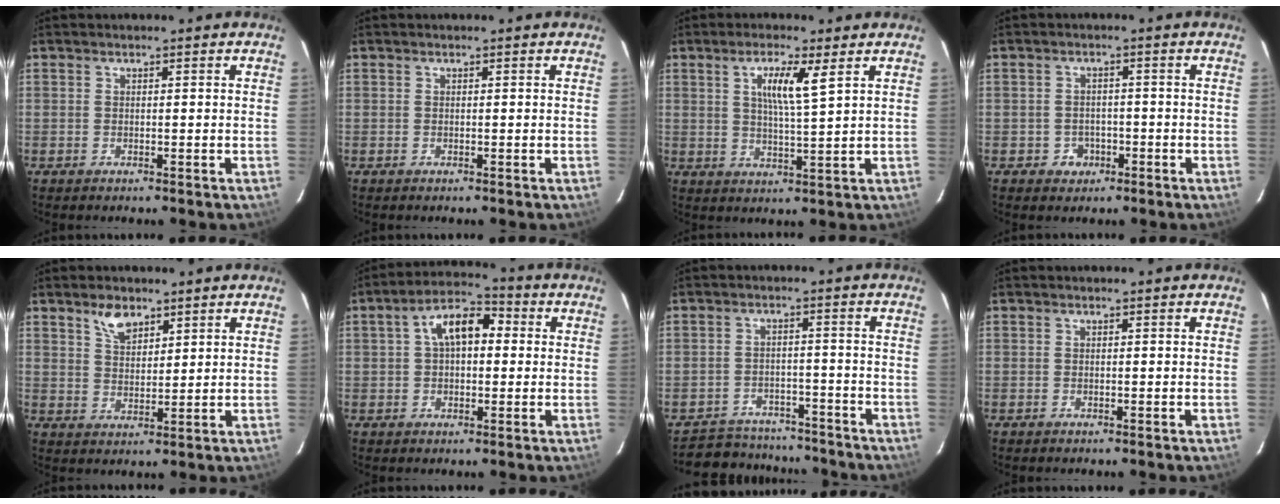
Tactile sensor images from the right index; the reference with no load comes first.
{"total": 0.0}
{"total": 6.2, "force": [2.7, 0.3, 5.5], "torque": [-0.101, -0.002, 0.046]}
{"total": 3.5, "force": [-1.5, 3.1, 0.5], "torque": [-0.017, 0.009, -0.017]}
{"total": 5.1, "force": [3.5, 2.5, 2.7], "torque": [-0.043, 0.004, 0.067]}
{"total": 8.9, "force": [1.5, 5.1, 7.1], "torque": [-0.126, 0.033, 0.023]}
{"total": 11.3, "force": [-9.8, 5.2, 1.9], "torque": [-0.052, 0.028, -0.126]}
{"total": 0.0}